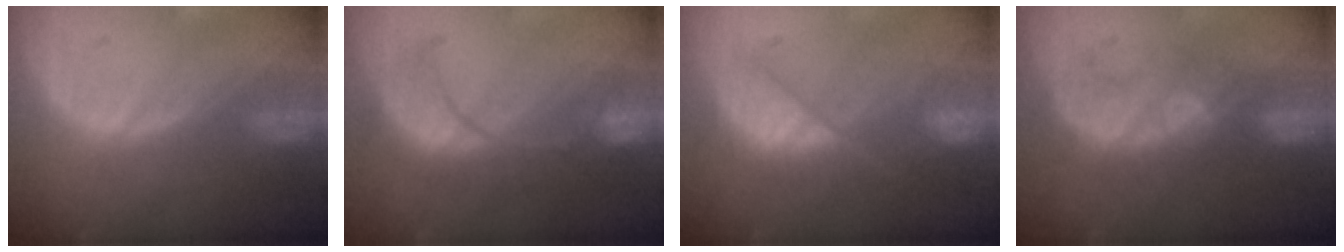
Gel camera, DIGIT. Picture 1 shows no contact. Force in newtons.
{"total": 8.4, "press": 8.3, "slide": 0.7}
{"total": 7.2, "press": 7.2, "slide": 0.5}
{"total": 8.8, "press": 7.6, "slide": 4.4}